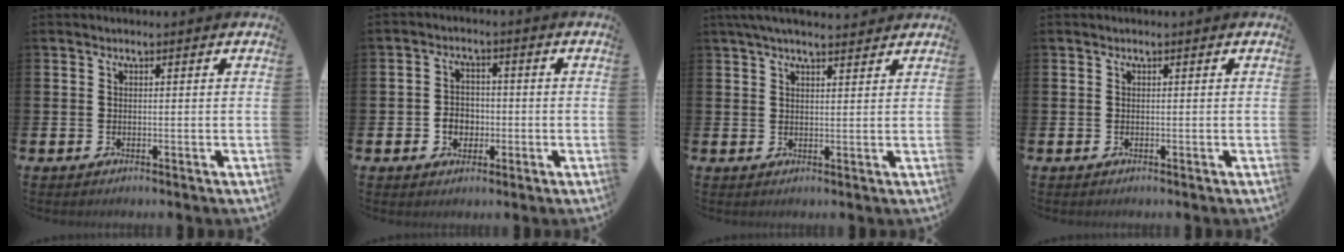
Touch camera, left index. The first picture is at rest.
{"total": 3.3, "force": [-0.8, 2.9, 1.5], "torque": [-0.018, -0.001, -0.024]}
{"total": 3.9, "force": [3.5, 0.6, 1.5], "torque": [-0.035, -0.006, 0.065]}
{"total": 0.0}